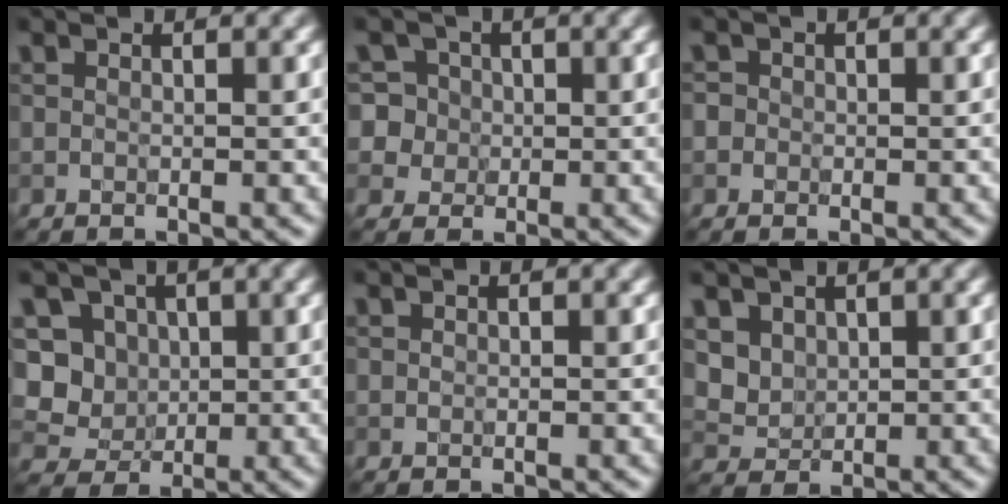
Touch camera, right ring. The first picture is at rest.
{"total": 6.5, "force": [1.8, 5.9, 2.2], "torque": [-0.034, 0.038, 0.005]}
{"total": 1.3, "force": [0.2, 1.3, 0.3], "torque": [0.006, 0.001, -0.008]}
{"total": 5.7, "force": [0.8, 5.2, 2.3], "torque": [-0.035, 0.010, 0.003]}
{"total": 0.0}
{"total": 3.2, "force": [1.7, 2.4, 1.3], "torque": [-0.045, -0.004, 0.056]}